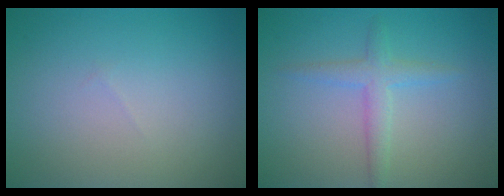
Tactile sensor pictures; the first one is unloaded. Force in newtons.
{"total": 2.3, "press": 2.3, "slide": 0.2}